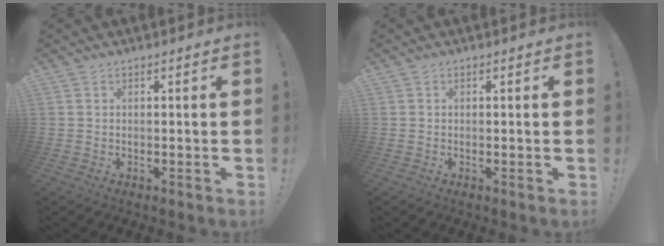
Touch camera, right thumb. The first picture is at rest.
{"total": 0.0}